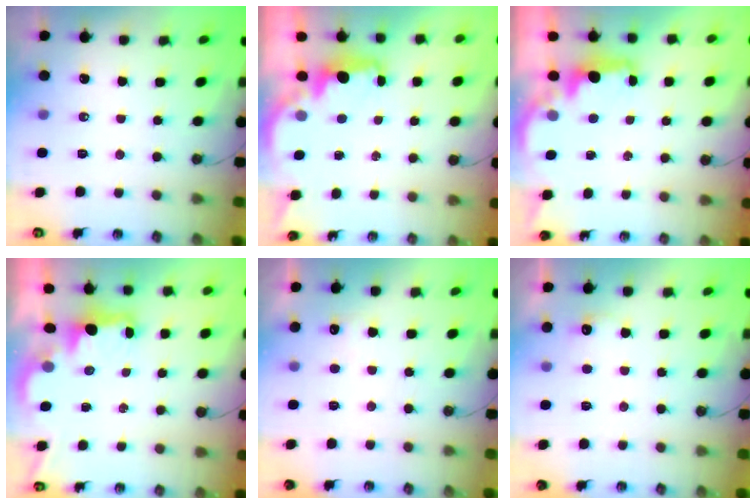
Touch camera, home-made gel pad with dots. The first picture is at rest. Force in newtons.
{"total": 2.1, "press": 2.0, "slide": 0.5}
{"total": 2.5, "press": 2.3, "slide": 0.8}
{"total": 2.2, "press": 2.0, "slide": 0.8}
{"total": 5.1, "press": 4.9, "slide": 1.3}
{"total": 5.2, "press": 5.0, "slide": 1.2}